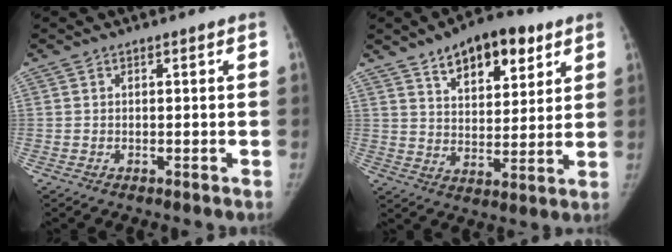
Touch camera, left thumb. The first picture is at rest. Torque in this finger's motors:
{"motor_torque": [0.09, 0.11, 0.88, -0.76, 0.04]}